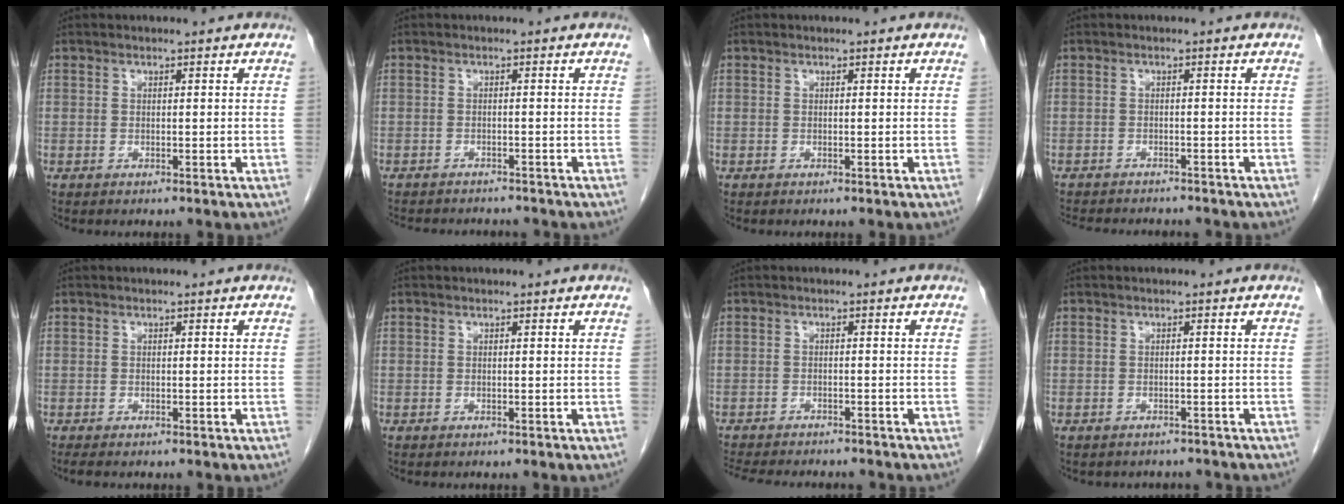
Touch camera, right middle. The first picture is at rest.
{"total": 7.8, "force": [-7.2, 2.1, 2.2], "torque": [-0.037, -0.002, -0.089]}
{"total": 0.0}
{"total": 9.2, "force": [-8.4, 2.2, 3.0], "torque": [-0.052, -0.005, -0.109]}
{"total": 1.2, "force": [-1.0, 0.2, 0.7], "torque": [-0.015, -0.006, -0.011]}
{"total": 0.0}
{"total": 11.4, "force": [-10.2, 2.6, 4.4], "torque": [-0.081, -0.009, -0.135]}
{"total": 3.3, "force": [-2.9, 1.5, 0.2], "torque": [-0.005, 0.002, -0.034]}